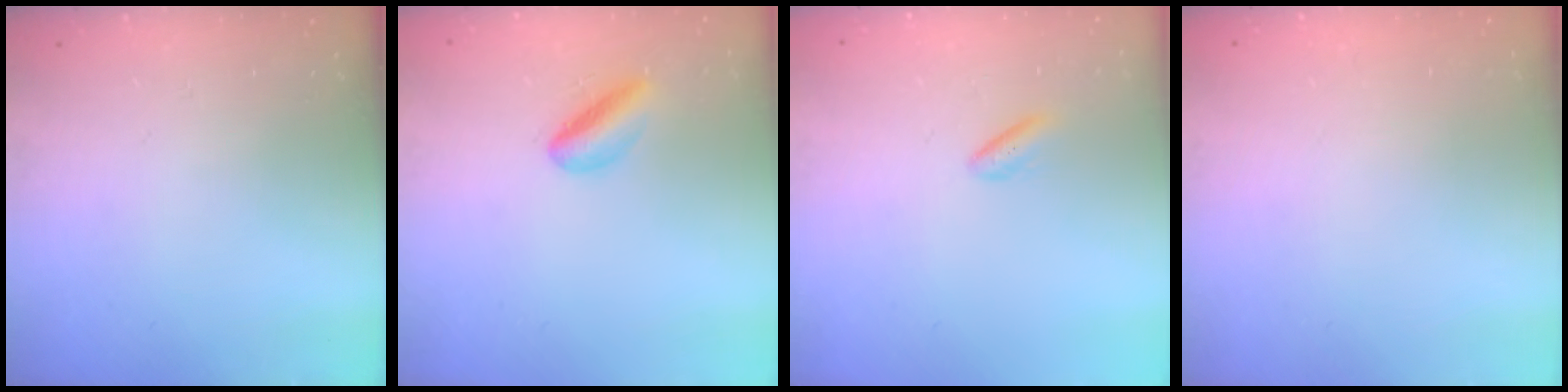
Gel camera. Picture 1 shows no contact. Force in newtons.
{"total": 5.8, "press": 5.5, "slide": 1.7}
{"total": 2.0, "press": 1.8, "slide": 1.0}
{"total": 2.0, "press": 2.0, "slide": 0.1}